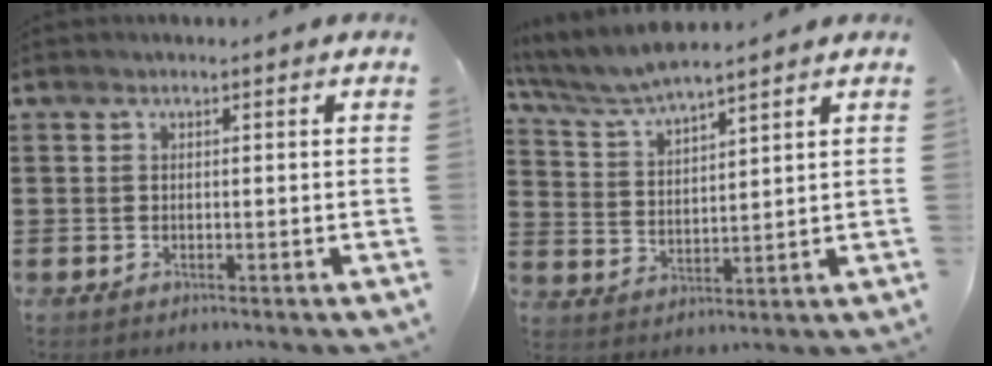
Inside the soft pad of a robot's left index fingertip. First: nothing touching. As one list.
[{"total": 6.0, "force": [5.6, 0.5, 2.1], "torque": [-0.062, -0.024, 0.100]}]